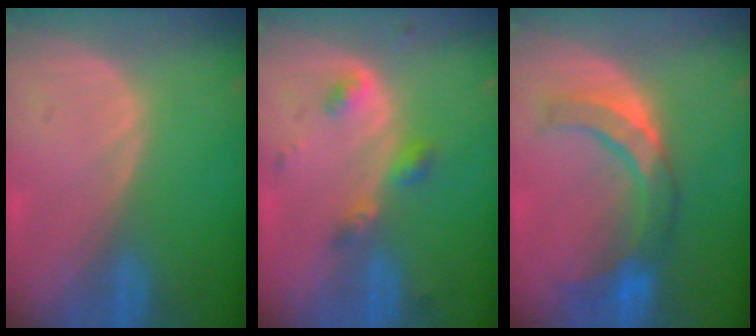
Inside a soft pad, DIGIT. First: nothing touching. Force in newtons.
{"total": 4.2, "press": 3.9, "slide": 1.5}
{"total": 7.6, "press": 7.6, "slide": 0.7}